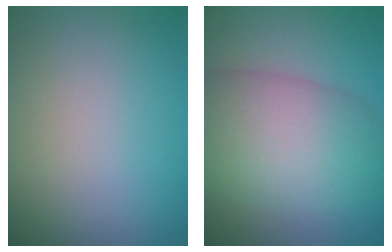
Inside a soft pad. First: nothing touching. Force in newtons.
{"total": 9.5, "press": 9.5, "slide": 0.5}